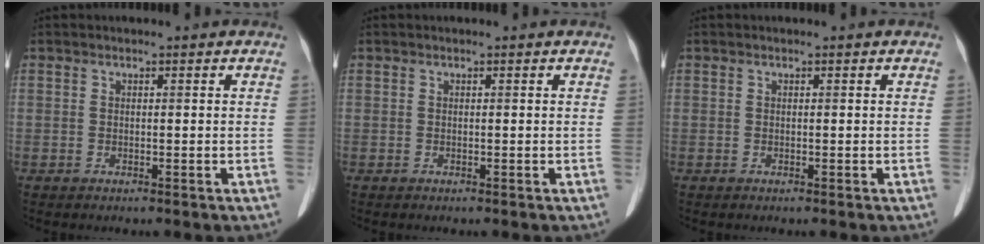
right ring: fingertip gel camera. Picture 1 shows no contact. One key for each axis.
{"total": 0.0}
{"total": 0.0}